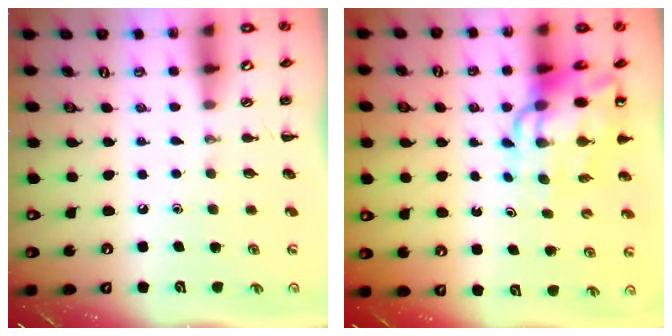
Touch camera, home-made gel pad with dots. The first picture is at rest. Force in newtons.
{"total": 12.5, "press": 12.0, "slide": 3.5}